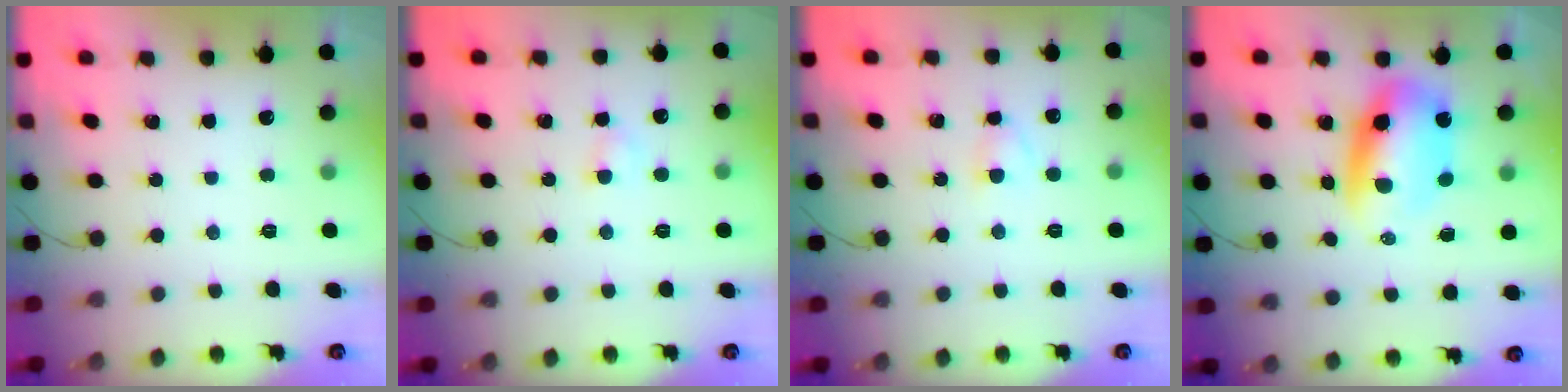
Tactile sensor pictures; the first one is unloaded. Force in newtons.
{"total": 3.0, "press": 2.9, "slide": 0.8}
{"total": 2.8, "press": 2.6, "slide": 1.1}
{"total": 9.8, "press": 9.5, "slide": 2.6}